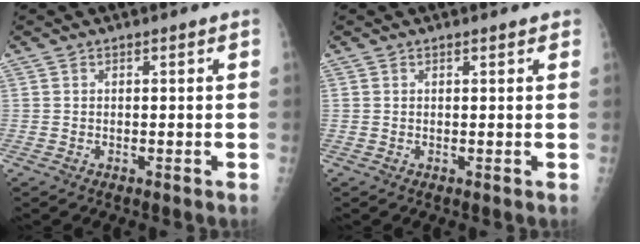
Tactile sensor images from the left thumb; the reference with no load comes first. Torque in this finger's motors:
{"motor_torque": [-0.38, -0.37, -0.26, -0.15, -0.03]}